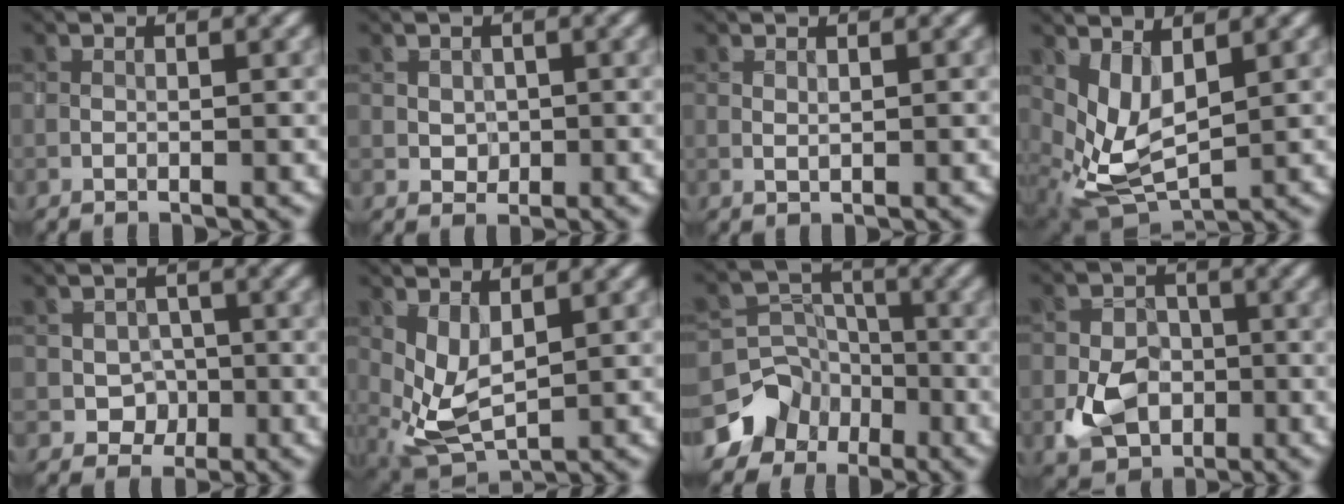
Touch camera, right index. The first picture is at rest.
{"total": 1.1, "force": [0.3, 1.0, 0.2], "torque": [-0.002, -0.002, 0.007]}
{"total": 0.6, "force": [0.6, 0.0, 0.0], "torque": [-0.001, 0.000, 0.013]}
{"total": 4.6, "force": [1.3, 2.5, 3.7], "torque": [-0.088, -0.013, 0.033]}
{"total": 2.3, "force": [-0.4, 2.1, 0.7], "torque": [-0.002, 0.000, -0.006]}
{"total": 3.5, "force": [1.3, 1.7, 2.8], "torque": [-0.070, -0.009, 0.029]}
{"total": 6.9, "force": [-4.4, 5.3, 0.5], "torque": [0.011, 0.003, -0.085]}
{"total": 4.6, "force": [-1.2, 3.7, 2.4], "torque": [-0.043, -0.005, -0.024]}